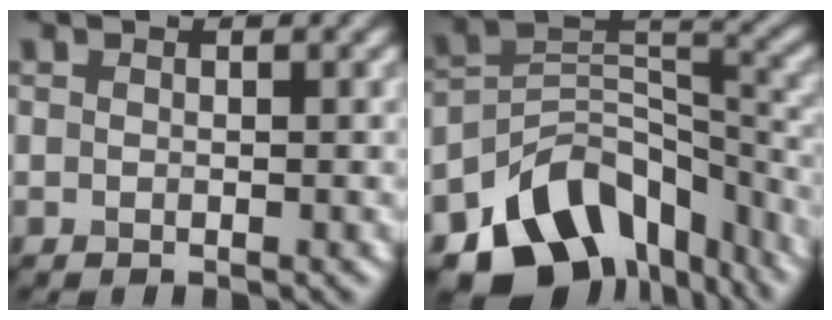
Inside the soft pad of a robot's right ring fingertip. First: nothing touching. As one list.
[{"total": 12.3, "force": [-8.5, 7.2, 5.2], "torque": [-0.079, 0.002, -0.149]}]